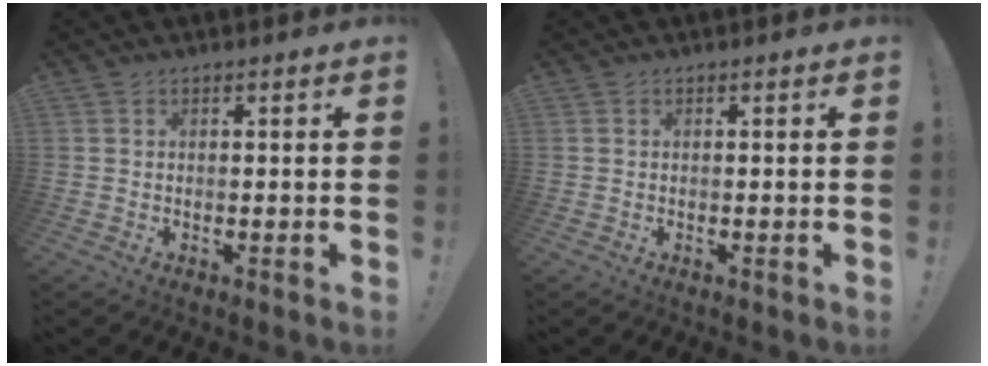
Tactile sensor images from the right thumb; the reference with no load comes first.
{"total": 0.0}